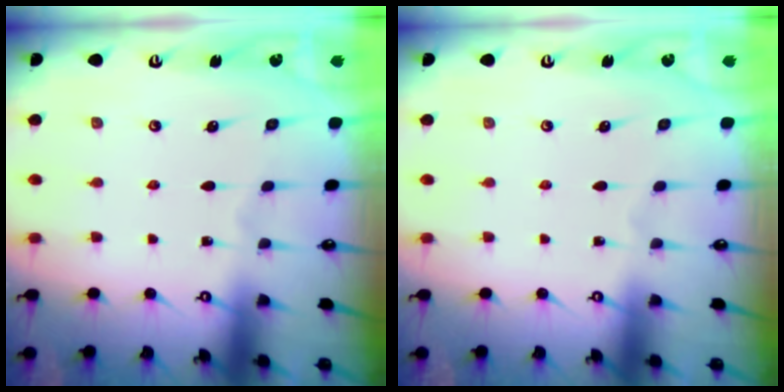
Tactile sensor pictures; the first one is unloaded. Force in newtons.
{"total": 0.0}